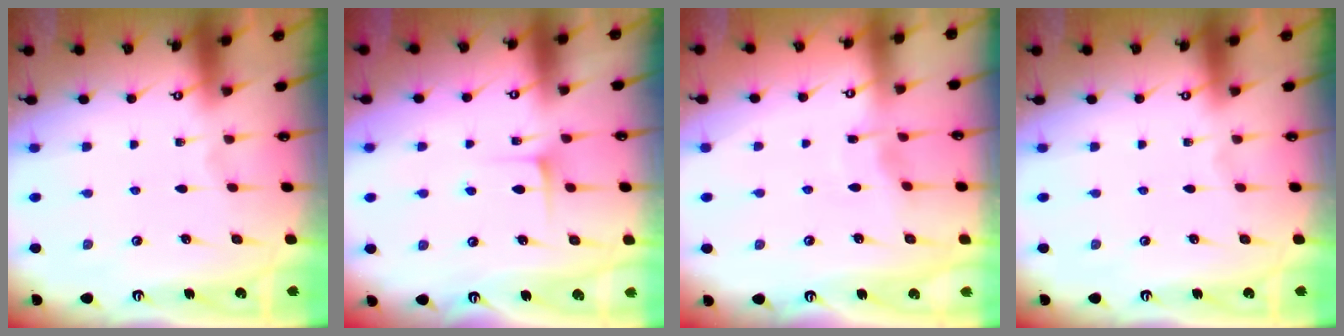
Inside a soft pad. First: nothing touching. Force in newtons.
{"total": 4.9, "press": 4.9, "slide": 0.6}
{"total": 2.9, "press": 2.9, "slide": 0.4}
{"total": 0.0}